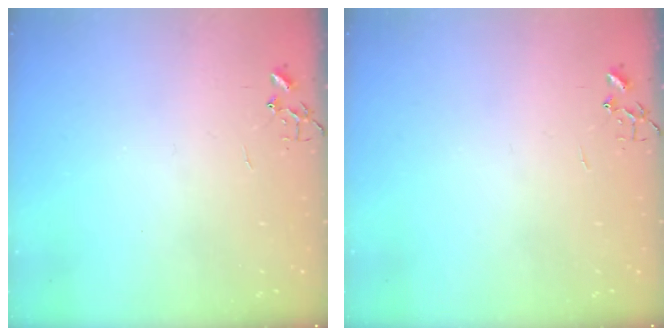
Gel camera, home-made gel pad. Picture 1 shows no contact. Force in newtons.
{"total": 0.0}